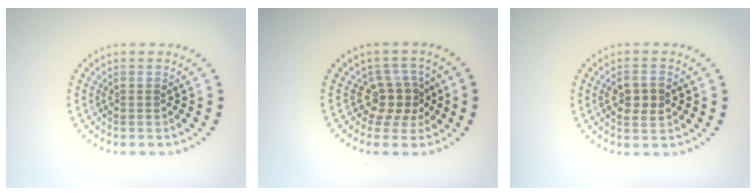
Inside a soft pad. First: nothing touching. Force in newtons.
{"total": 2.9, "press": 2.2, "slide": 1.9}
{"total": 2.7, "press": 2.7, "slide": 0.3}